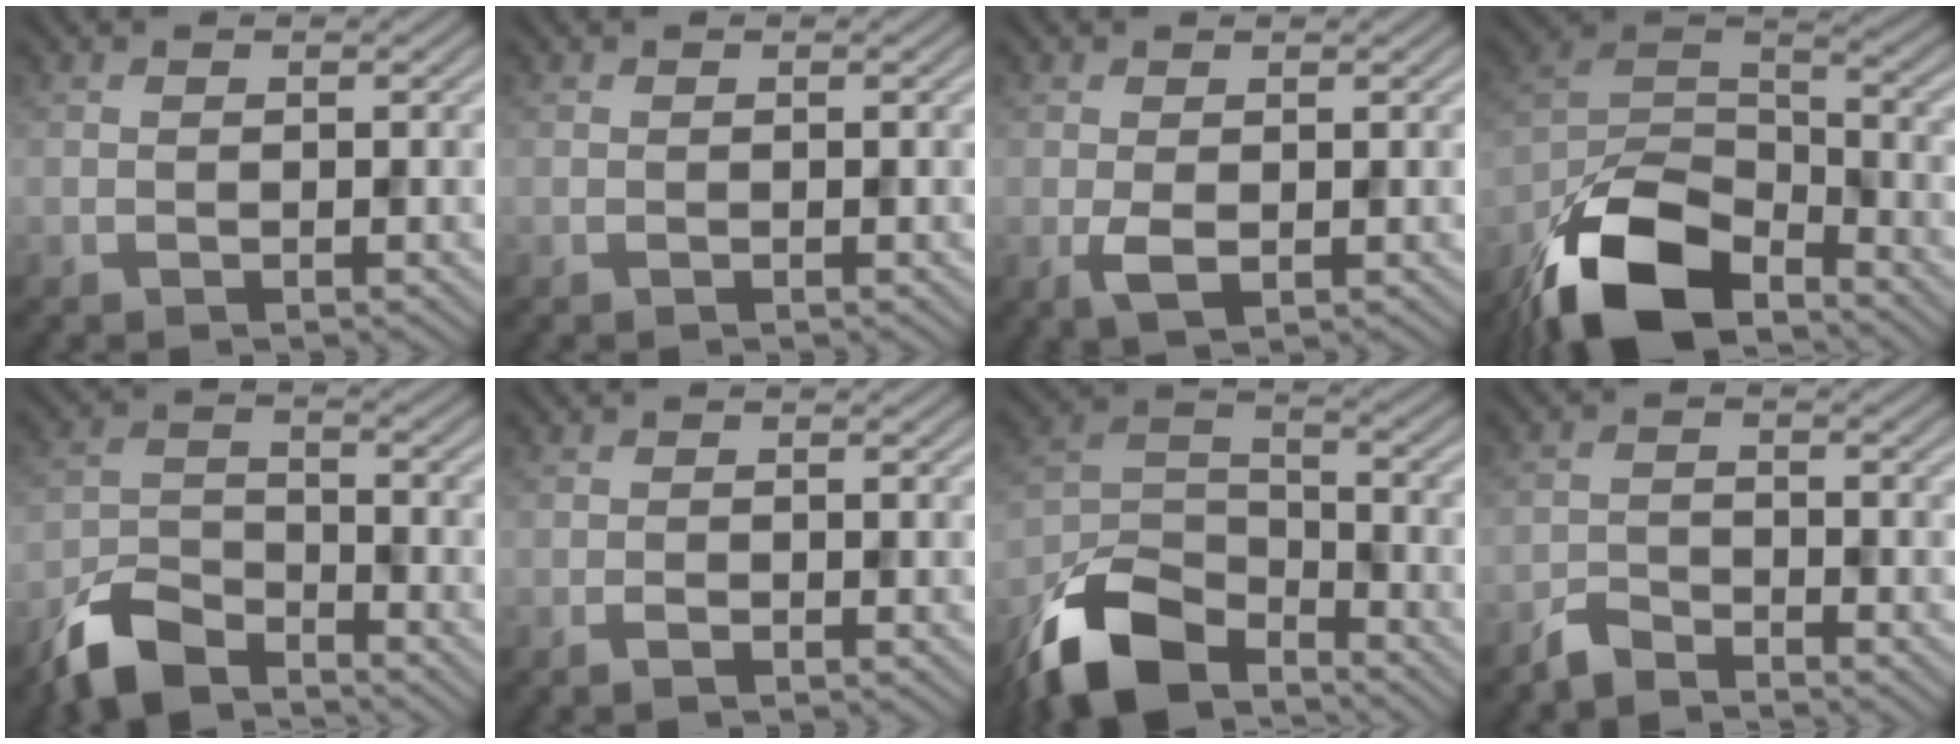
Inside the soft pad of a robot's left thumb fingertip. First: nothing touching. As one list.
[{"total": 0.0}, {"total": 2.3, "force": [-0.2, 1.2, 2.0], "torque": [-0.047, -0.004, -0.004]}, {"total": 13.8, "force": [-9.4, 6.0, 8.1], "torque": [-0.173, -0.013, -0.191]}, {"total": 6.9, "force": [-5.7, 2.6, 3.1], "torque": [-0.064, -0.008, -0.130]}, {"total": 0.9, "force": [-0.6, 0.3, 0.6], "torque": [-0.014, -0.001, -0.010]}, {"total": 11.9, "force": [-9.0, 5.0, 6.0], "torque": [-0.129, -0.007, -0.190]}, {"total": 2.7, "force": [-2.5, 0.6, 0.8], "torque": [-0.017, -0.001, -0.060]}]